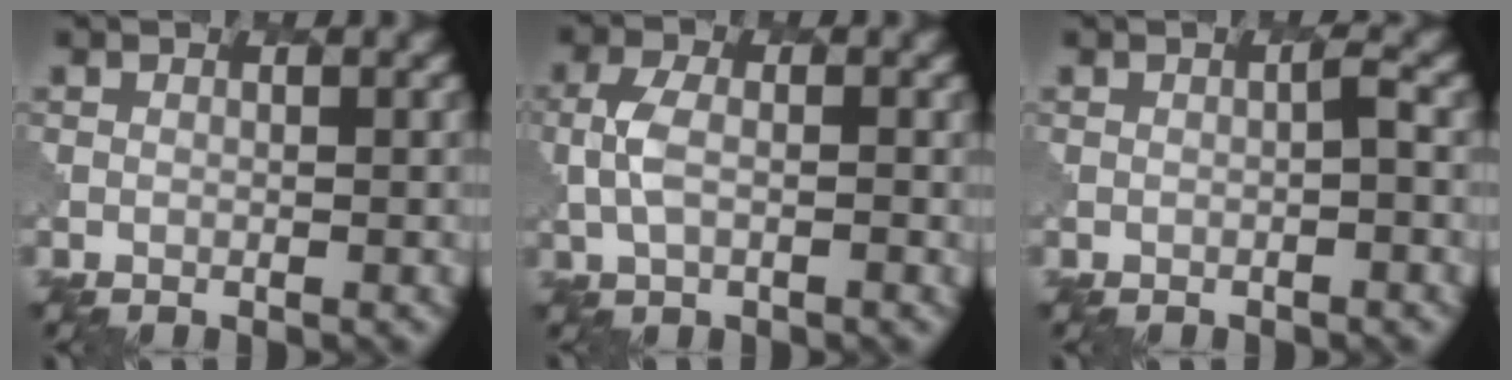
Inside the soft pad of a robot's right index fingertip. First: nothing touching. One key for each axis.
{"total": 1.4, "fx": 0.2, "fy": 0.6, "fz": 1.3, "tx": -0.051, "ty": 0.004, "tz": -0.012}
{"total": 0.9, "fx": 0.0, "fy": -0.9, "fz": 0.0, "tx": -0.009, "ty": 0.009, "tz": -0.014}